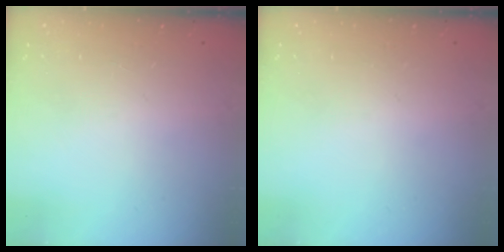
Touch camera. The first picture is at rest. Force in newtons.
{"total": 0.0}